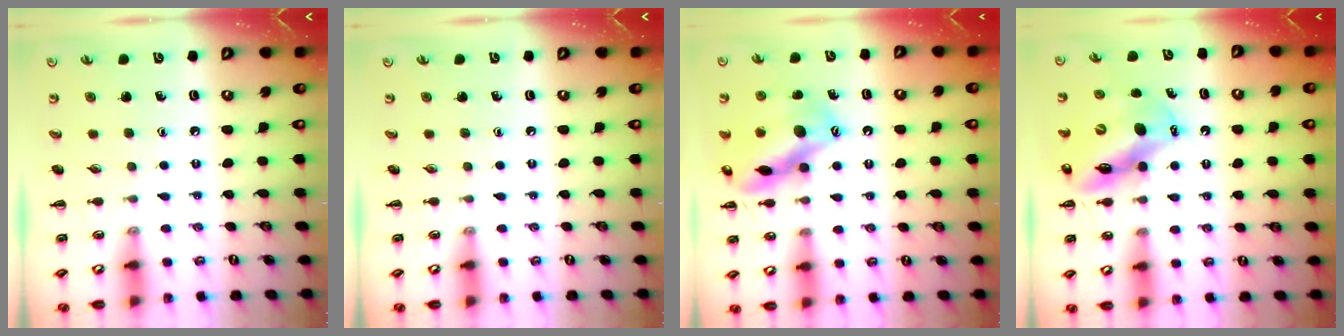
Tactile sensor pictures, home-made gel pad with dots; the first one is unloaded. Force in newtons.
{"total": 0.0}
{"total": 16.5, "press": 16.3, "slide": 2.3}
{"total": 12.0, "press": 11.7, "slide": 2.7}